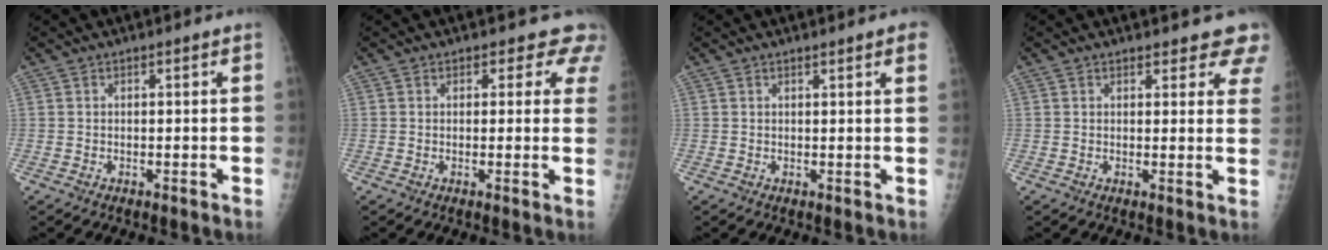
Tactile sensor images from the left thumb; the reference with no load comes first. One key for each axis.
{"total": 4.5, "fx": 3.7, "fy": 2.4, "fz": 0.4, "tx": 0.034, "ty": -0.018, "tz": 0.020}
{"total": 2.7, "fx": 1.8, "fy": 0.1, "fz": 2.0, "tx": -0.020, "ty": 0.000, "tz": 0.021}
{"total": 6.9, "fx": 6.3, "fy": 2.4, "fz": 1.4, "tx": 0.030, "ty": -0.026, "tz": 0.048}